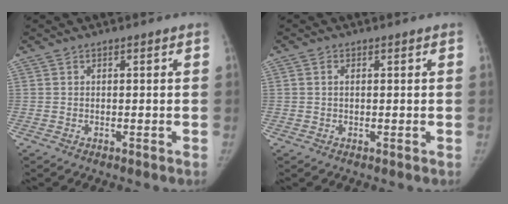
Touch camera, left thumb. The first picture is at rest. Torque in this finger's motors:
{"motor_torque": [-0.40, 0.06, -0.25, 0.30, -0.03]}